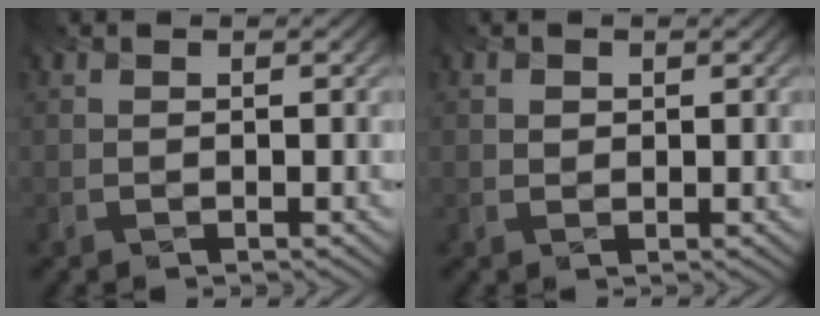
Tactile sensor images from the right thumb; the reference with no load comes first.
{"total": 0.6, "force": [0.2, 0.6, -0.2], "torque": [0.002, 0.002, 0.012]}